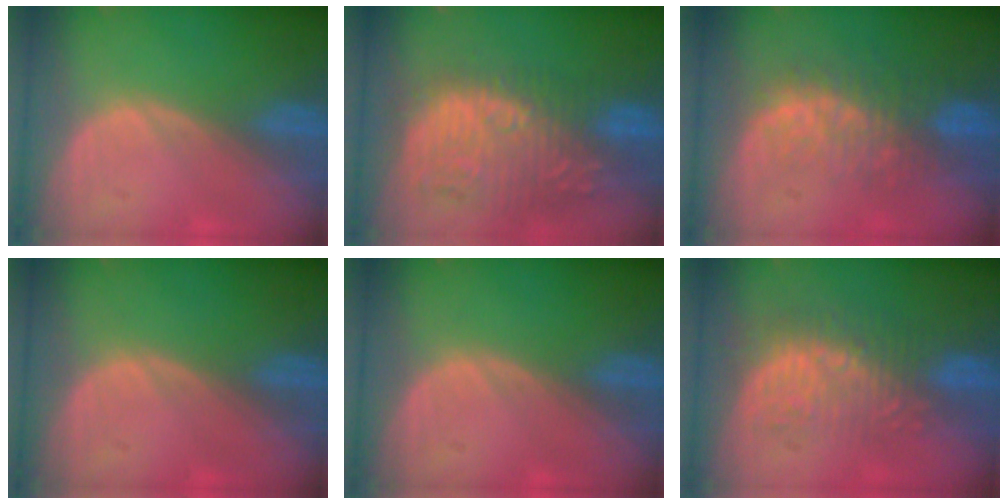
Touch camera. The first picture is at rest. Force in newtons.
{"total": 12.4, "press": 11.5, "slide": 4.7}
{"total": 9.5, "press": 8.2, "slide": 4.8}
{"total": 0.0}
{"total": 0.0}
{"total": 9.1, "press": 8.4, "slide": 3.5}